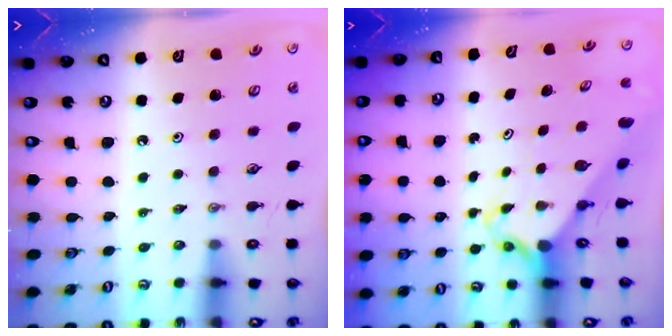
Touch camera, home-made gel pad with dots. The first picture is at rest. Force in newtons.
{"total": 2.7, "press": 2.7, "slide": 0.2}